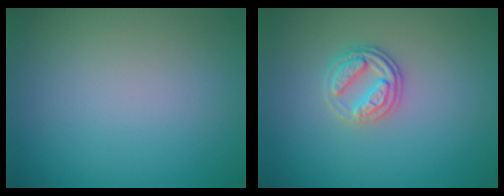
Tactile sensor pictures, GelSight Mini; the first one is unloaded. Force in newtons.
{"total": 2.7, "press": 2.4, "slide": 1.1}